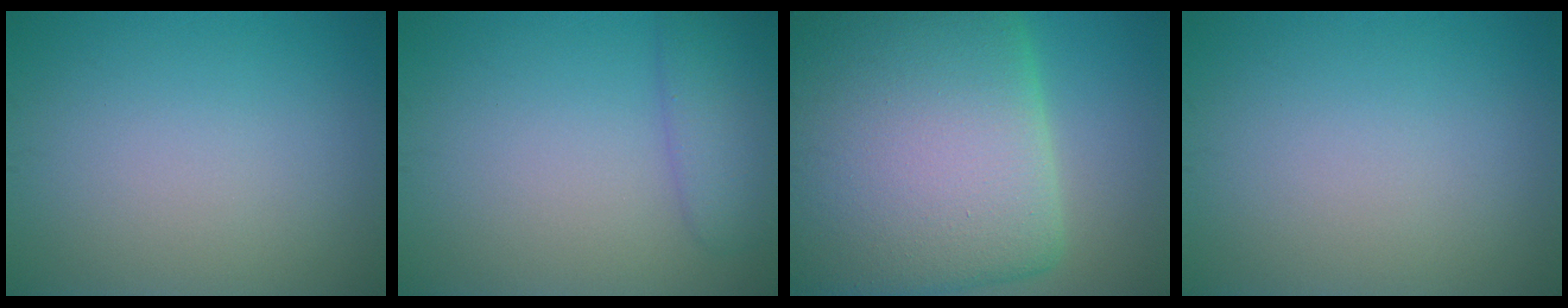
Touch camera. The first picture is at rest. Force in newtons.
{"total": 2.9, "press": 2.9, "slide": 0.3}
{"total": 20.5, "press": 20.5, "slide": 0.6}
{"total": 0.0}